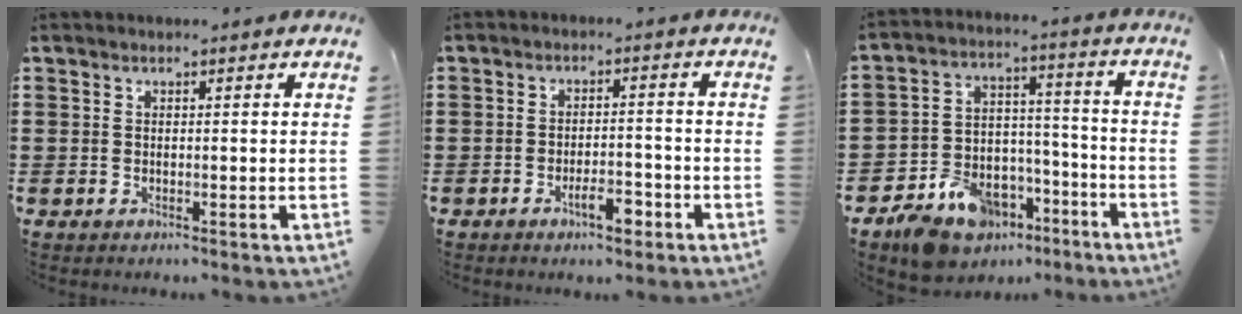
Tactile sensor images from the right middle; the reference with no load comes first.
{"total": 4.5, "force": [-2.9, 1.6, 3.1], "torque": [-0.047, 0.010, -0.053]}
{"total": 9.4, "force": [-7.5, 5.2, 2.3], "torque": [-0.059, 0.034, -0.142]}